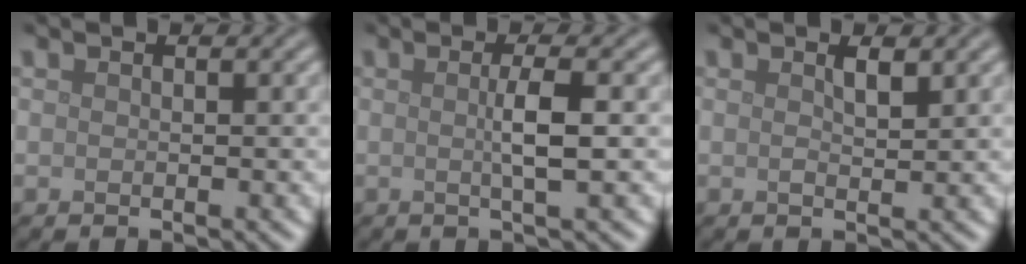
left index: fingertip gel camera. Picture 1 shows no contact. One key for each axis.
{"total": 2.7, "fx": 0.1, "fy": 0.4, "fz": 2.7, "tx": -0.048, "ty": 0.000, "tz": -0.003}
{"total": 1.2, "fx": 0.6, "fy": 0.3, "fz": 1.0, "tx": -0.020, "ty": -0.003, "tz": 0.010}